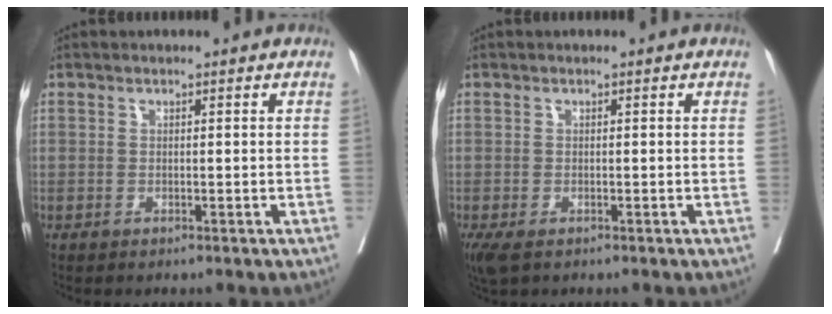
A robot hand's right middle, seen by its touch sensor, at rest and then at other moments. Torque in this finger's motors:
{"motor_torque": [0.36, -0.40, 0.19, 0.07]}